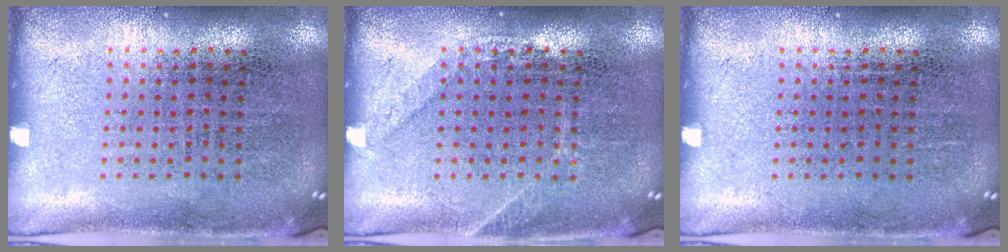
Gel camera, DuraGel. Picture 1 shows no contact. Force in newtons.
{"total": 1.2, "press": 1.2, "slide": 0.2}
{"total": 0.0}